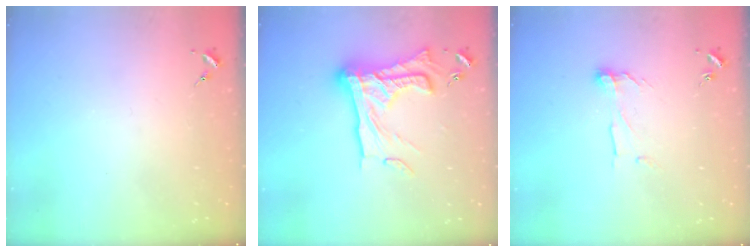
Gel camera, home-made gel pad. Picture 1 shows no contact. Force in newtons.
{"total": 24.7, "press": 24.6, "slide": 2.0}
{"total": 7.0, "press": 7.0, "slide": 0.3}